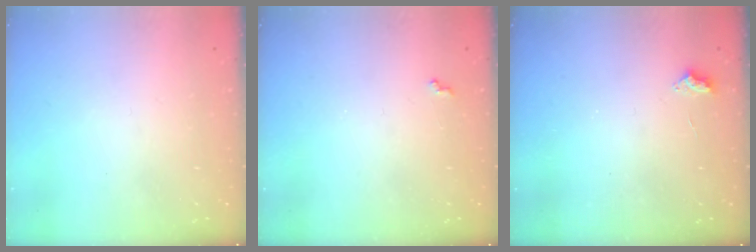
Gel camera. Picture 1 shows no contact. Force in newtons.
{"total": 4.6, "press": 4.5, "slide": 0.7}
{"total": 2.5, "press": 2.5, "slide": 0.4}